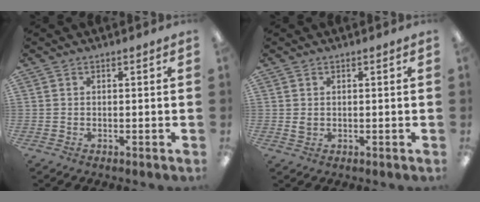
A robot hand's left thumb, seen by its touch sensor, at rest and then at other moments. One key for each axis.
{"total": 1.1, "fx": 0.3, "fy": 0.9, "fz": 0.6, "tx": -0.014, "ty": 0.003, "tz": 0.005}